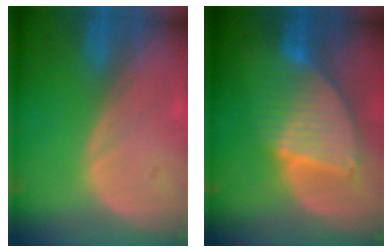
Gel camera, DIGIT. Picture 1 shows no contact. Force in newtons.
{"total": 8.6, "press": 7.5, "slide": 4.2}